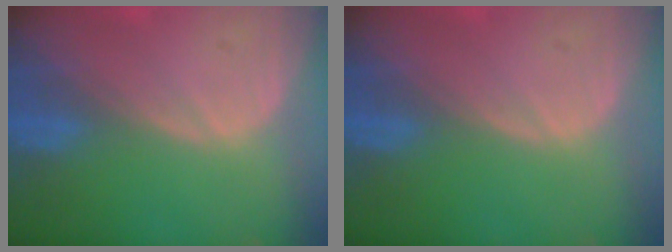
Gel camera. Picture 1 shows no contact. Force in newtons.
{"total": 0.0}